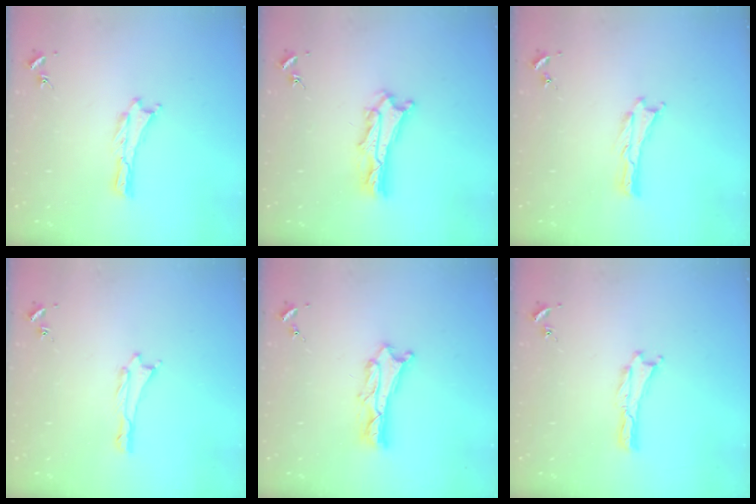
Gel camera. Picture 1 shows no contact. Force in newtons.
{"total": 4.4, "press": 4.4, "slide": 0.3}
{"total": 0.0}
{"total": 0.6, "press": 0.5, "slide": 0.2}
{"total": 3.8, "press": 3.8, "slide": 0.4}
{"total": 0.0}